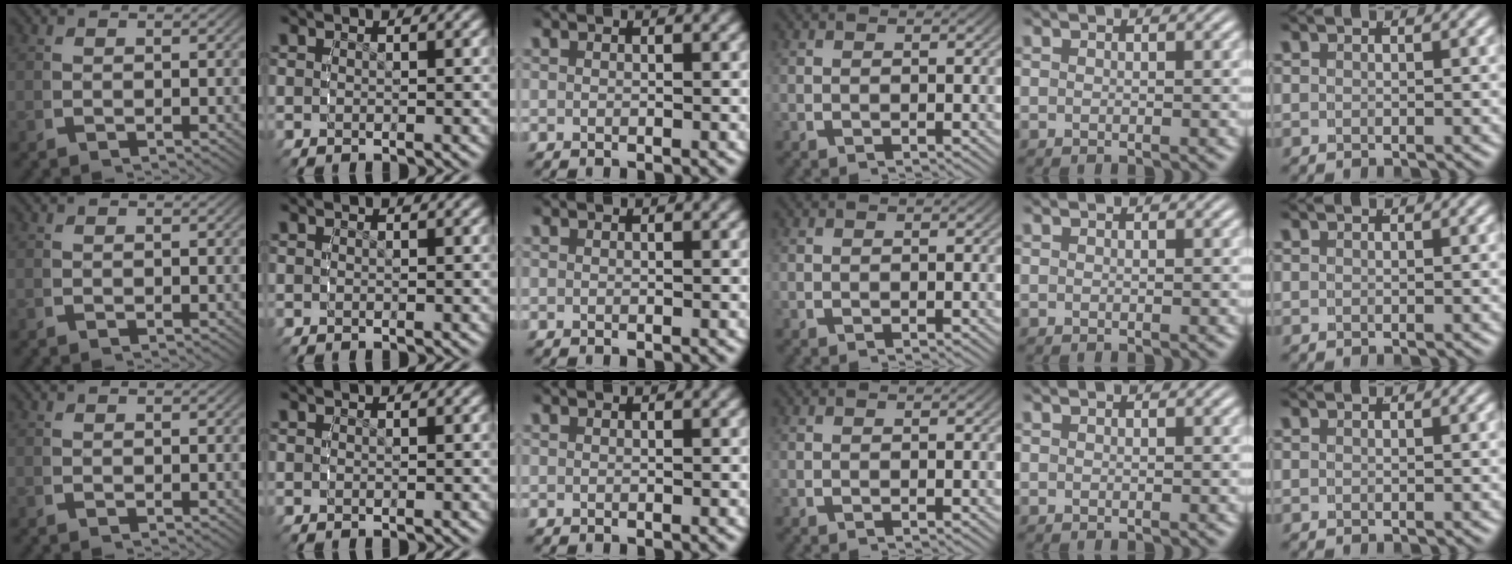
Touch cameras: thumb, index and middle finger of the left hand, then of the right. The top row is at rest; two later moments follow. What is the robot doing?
{"motion": "reach", "object": "jewelry box"}